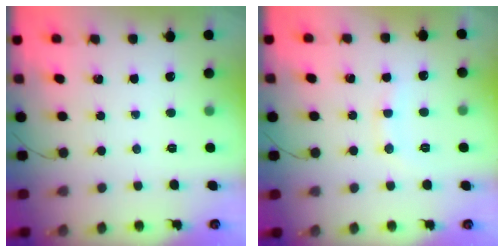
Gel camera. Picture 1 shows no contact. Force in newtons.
{"total": 7.1, "press": 6.9, "slide": 1.4}